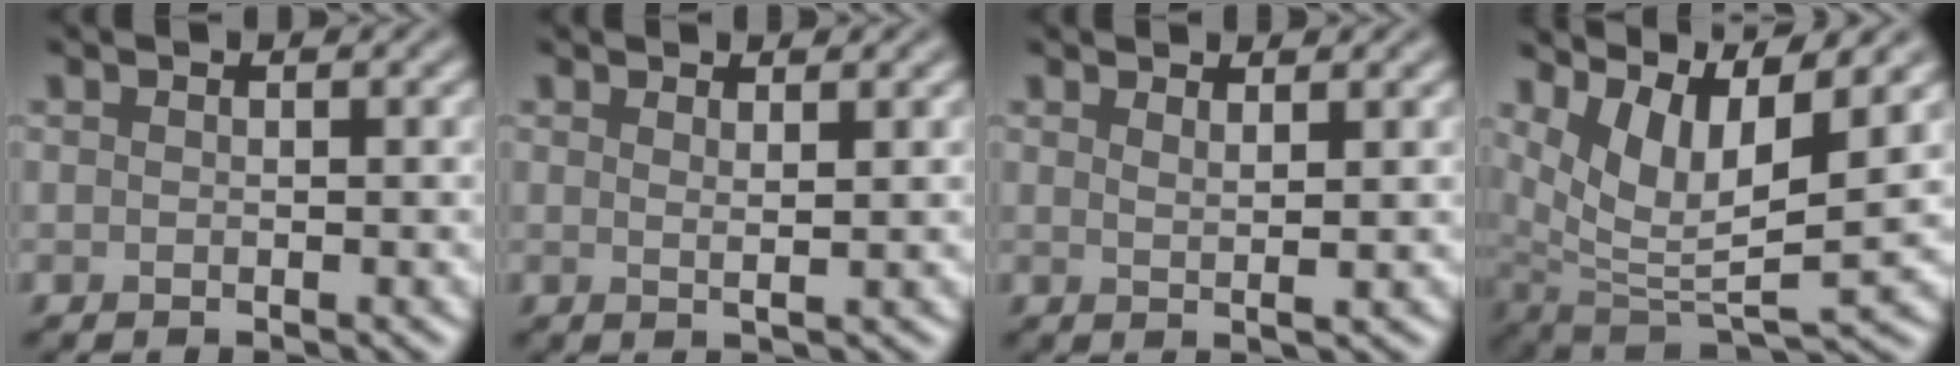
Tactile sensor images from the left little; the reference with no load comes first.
{"total": 1.3, "force": [0.8, 0.3, 1.0], "torque": [-0.010, 0.000, 0.012]}
{"total": 1.7, "force": [1.1, 0.4, 1.2], "torque": [-0.012, 0.000, 0.015]}
{"total": 7.1, "force": [3.9, 2.0, 5.6], "torque": [-0.118, -0.006, 0.081]}